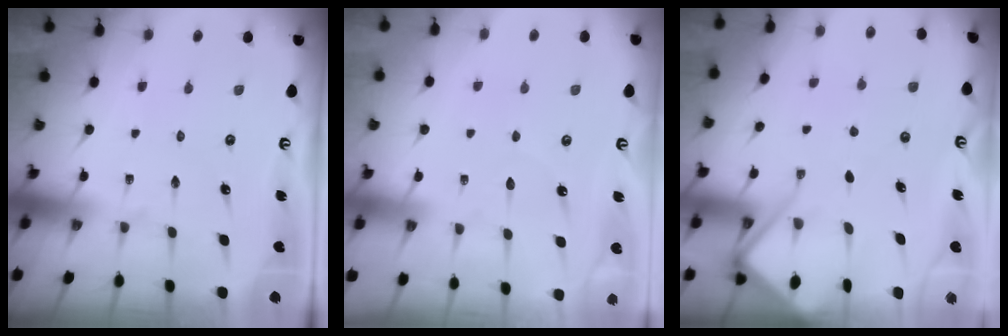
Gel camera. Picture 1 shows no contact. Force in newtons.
{"total": 2.9, "press": 2.9, "slide": 0.3}
{"total": 7.9, "press": 7.9, "slide": 0.7}